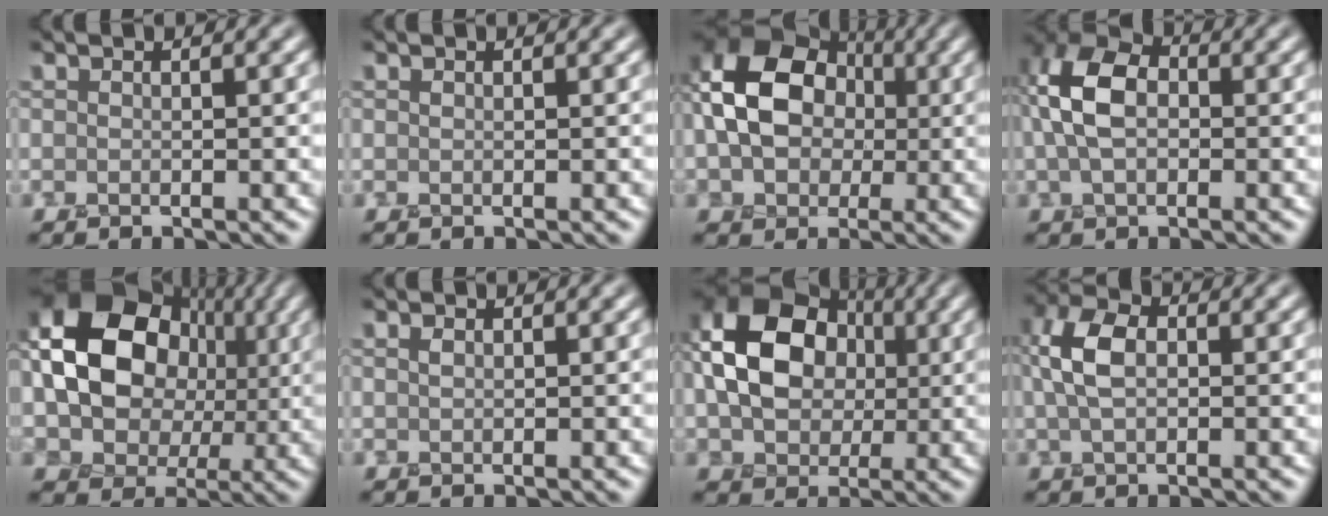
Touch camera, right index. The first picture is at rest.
{"total": 0.0}
{"total": 12.6, "force": [1.7, 10.0, 7.6], "torque": [-0.144, 0.038, 0.010]}
{"total": 6.2, "force": [0.8, 4.0, 4.6], "torque": [-0.100, 0.021, 0.003]}
{"total": 16.9, "force": [3.0, 13.3, 9.9], "torque": [-0.199, 0.044, 0.051]}
{"total": 0.6, "force": [0.5, 0.3, 0.1], "torque": [-0.003, 0.006, 0.009]}
{"total": 11.5, "force": [1.6, 8.7, 7.3], "torque": [-0.139, 0.028, 0.015]}
{"total": 4.1, "force": [0.8, 2.6, 3.1], "torque": [-0.066, 0.015, 0.009]}